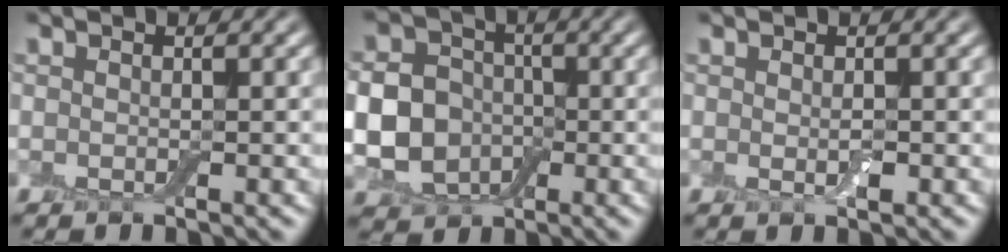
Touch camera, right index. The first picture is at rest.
{"total": 9.7, "force": [-1.4, 8.5, 4.4], "torque": [-0.094, -0.012, -0.051]}
{"total": 0.9, "force": [0.0, 0.2, 0.8], "torque": [-0.016, -0.003, -0.001]}